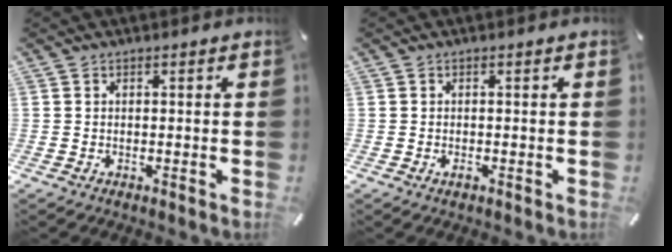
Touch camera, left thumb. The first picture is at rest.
{"total": 0.8, "force": [-0.3, 0.4, 0.7], "torque": [-0.013, -0.003, -0.006]}